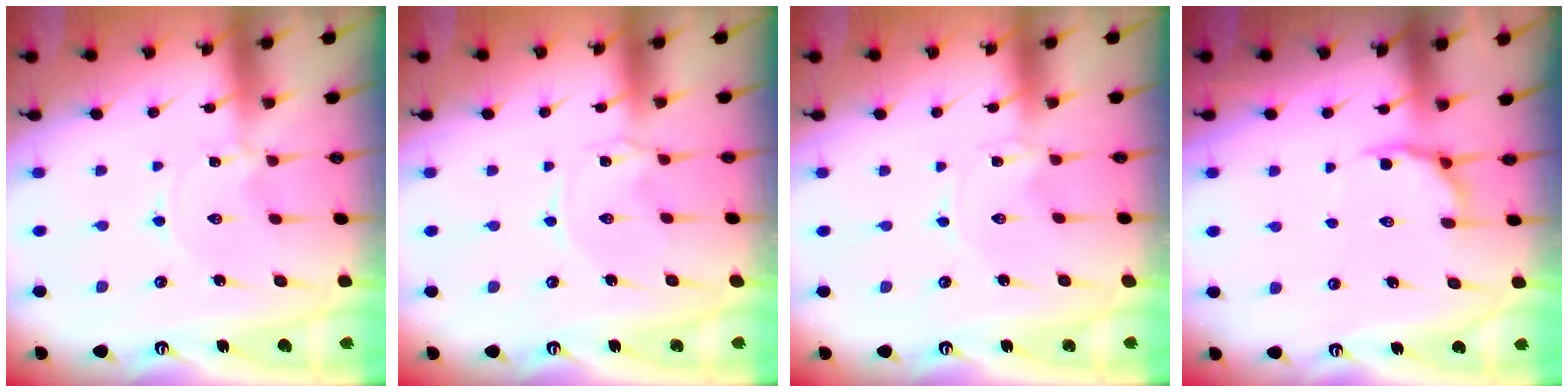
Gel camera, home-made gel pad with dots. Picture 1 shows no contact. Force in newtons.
{"total": 0.6, "press": 0.5, "slide": 0.2}
{"total": 0.0}
{"total": 6.2, "press": 5.7, "slide": 2.4}